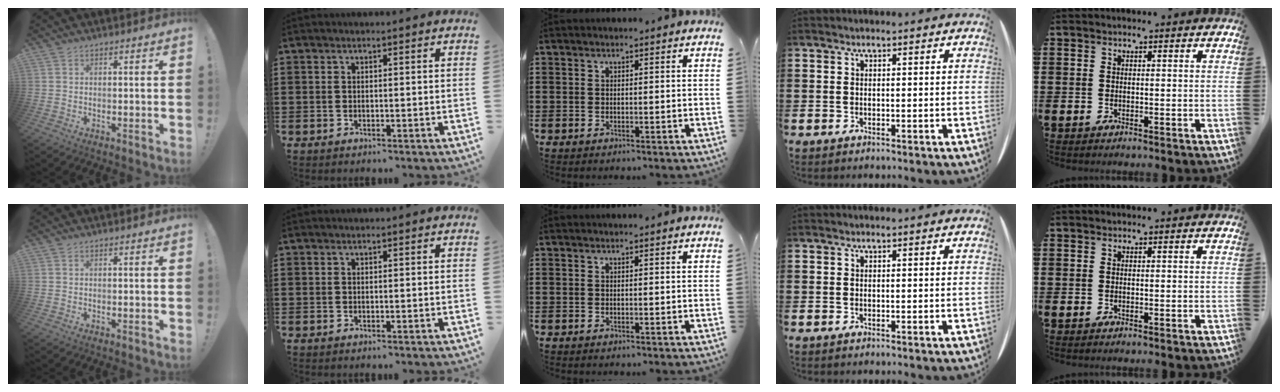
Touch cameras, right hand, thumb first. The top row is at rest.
{}